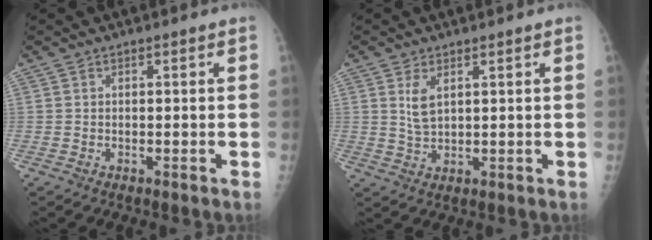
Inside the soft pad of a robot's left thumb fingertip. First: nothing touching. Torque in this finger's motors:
{"motor_torque": [0.66, 0.81, 0.24, -0.51, 0.02]}